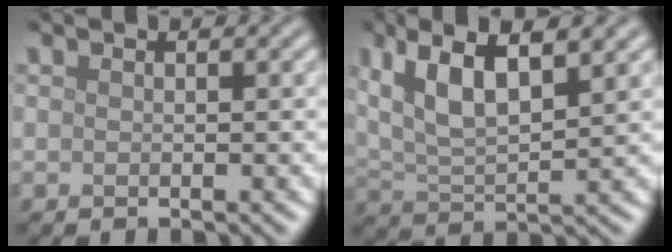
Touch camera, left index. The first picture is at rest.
{"total": 8.1, "force": [4.2, 3.0, 6.2], "torque": [-0.125, 0.014, 0.075]}